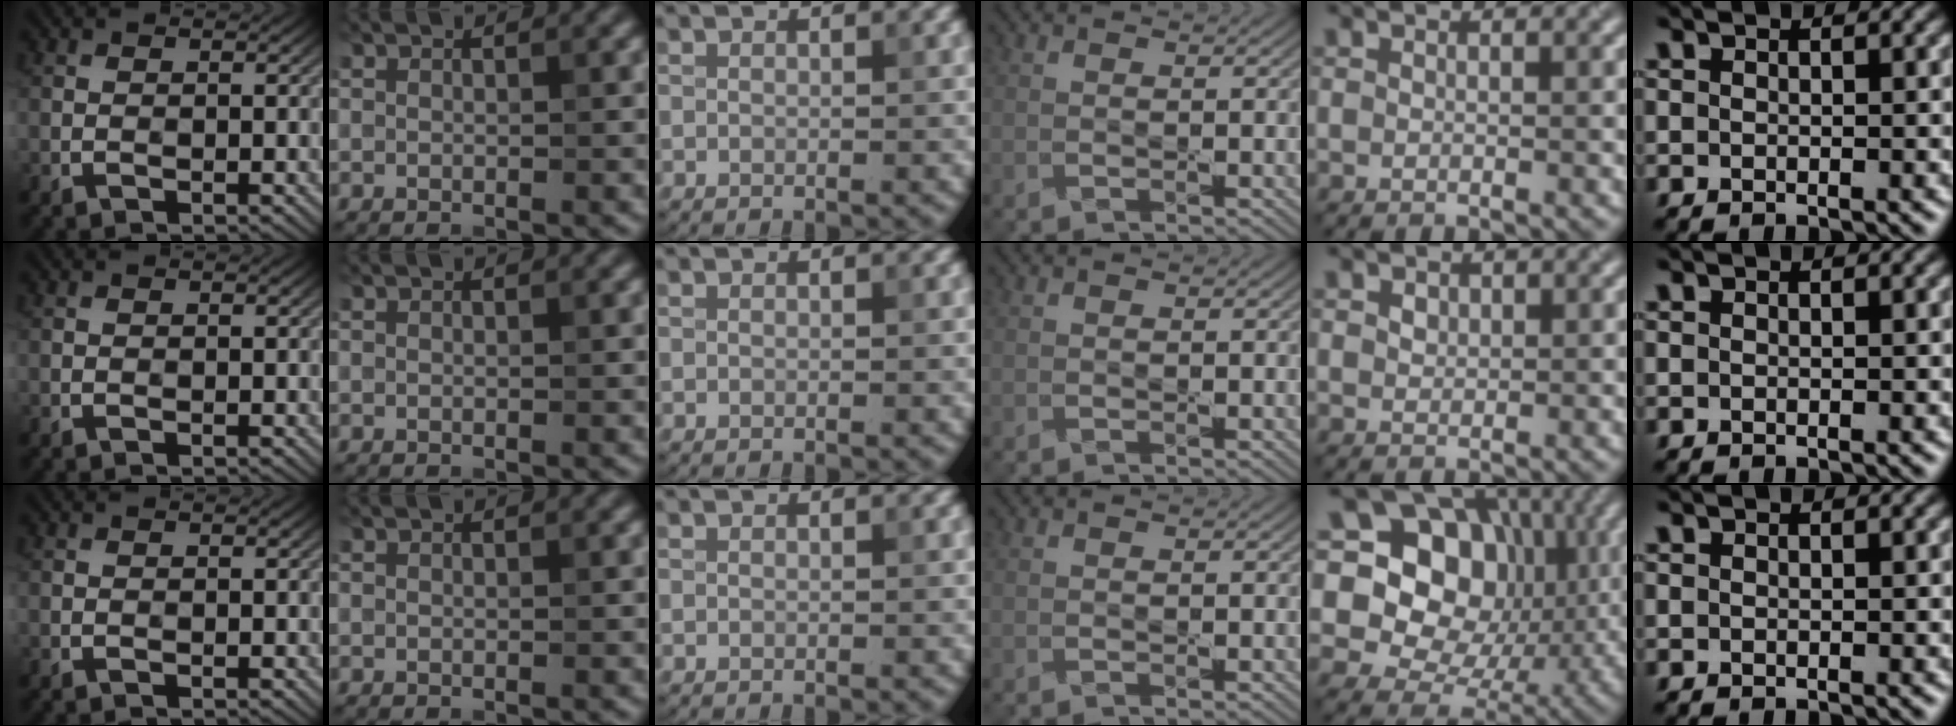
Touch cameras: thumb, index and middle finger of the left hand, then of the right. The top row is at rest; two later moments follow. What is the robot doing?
{"motion": "press", "object": "mouse"}